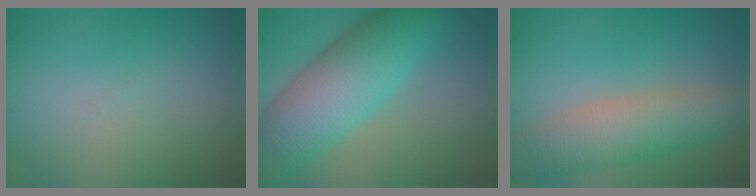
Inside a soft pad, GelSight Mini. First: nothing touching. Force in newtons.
{"total": 8.2, "press": 8.2, "slide": 0.3}
{"total": 6.0, "press": 6.0, "slide": 0.2}